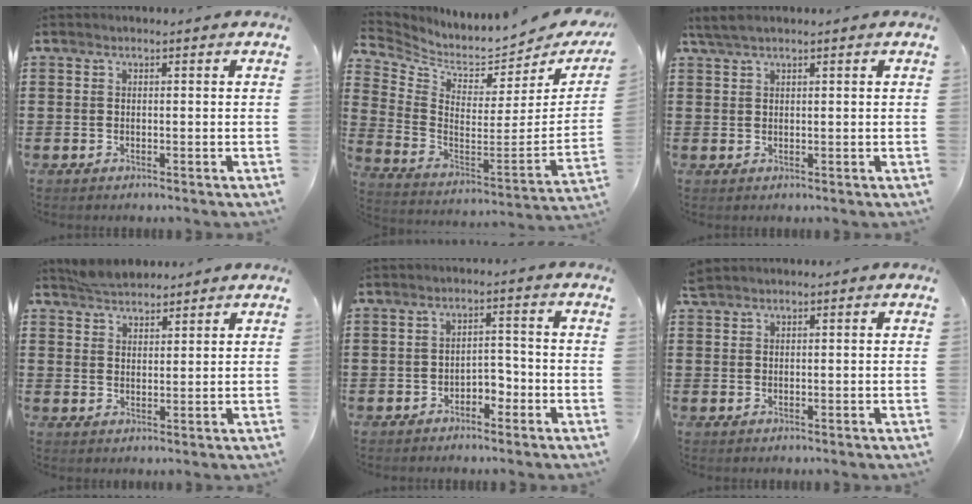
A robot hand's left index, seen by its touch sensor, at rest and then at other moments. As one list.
[{"total": 4.0, "force": [3.4, 1.4, 1.6], "torque": [-0.057, -0.052, 0.052]}, {"total": 2.2, "force": [1.6, 0.3, 1.4], "torque": [-0.030, 0.002, 0.030]}, {"total": 3.6, "force": [3.4, 0.9, 0.2], "torque": [-0.015, -0.001, 0.067]}, {"total": 2.7, "force": [-2.1, 1.3, 0.9], "torque": [-0.023, 0.006, -0.046]}, {"total": 1.1, "force": [1.1, 0.2, 0.3], "torque": [-0.009, 0.000, 0.021]}]